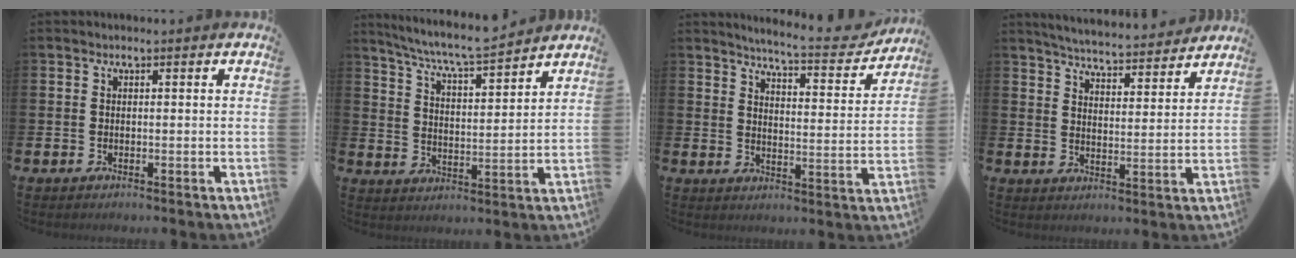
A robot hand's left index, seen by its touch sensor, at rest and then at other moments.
{"total": 7.0, "force": [6.7, 0.0, 2.1], "torque": [-0.071, -0.045, 0.117]}
{"total": 6.2, "force": [6.0, 0.3, 1.5], "torque": [-0.042, -0.047, 0.098]}
{"total": 5.5, "force": [5.5, 0.3, 0.7], "torque": [-0.030, -0.044, 0.094]}